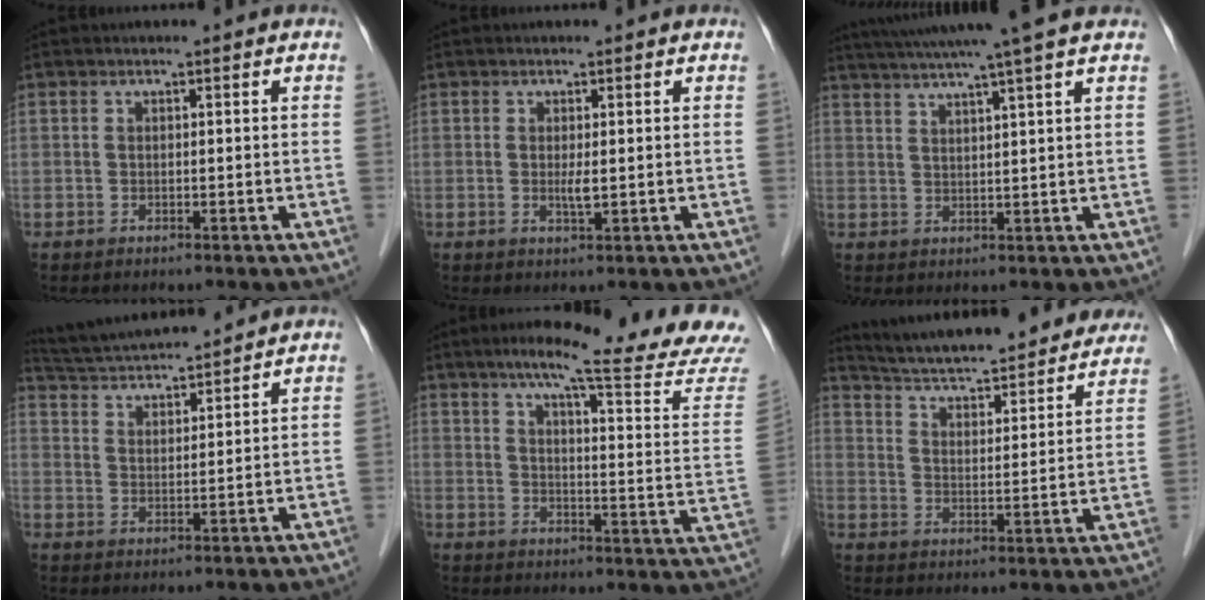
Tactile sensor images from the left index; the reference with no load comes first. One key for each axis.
{"total": 1.7, "fx": -0.1, "fy": 0.2, "fz": 1.7, "tx": -0.035, "ty": -0.008, "tz": -0.001}
{"total": 11.7, "fx": 9.7, "fy": -1.7, "fz": 6.3, "tx": -0.107, "ty": 0.007, "tz": 0.132}
{"total": 11.5, "fx": 10.8, "fy": 0.2, "fz": 3.8, "tx": -0.078, "ty": 0.021, "tz": 0.180}
{"total": 19.9, "fx": 17.1, "fy": -1.1, "fz": 10.1, "tx": -0.142, "ty": -0.065, "tz": 0.210}
{"total": 26.0, "fx": 23.7, "fy": 4.6, "fz": 9.7, "tx": -0.154, "ty": -0.020, "tz": 0.311}